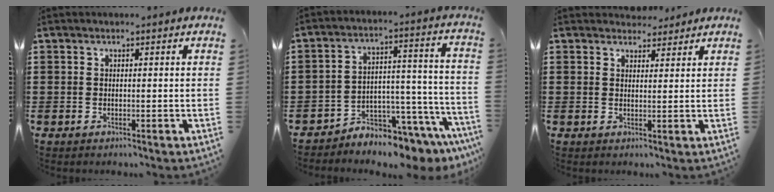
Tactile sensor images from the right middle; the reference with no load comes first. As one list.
[{"total": 5.3, "force": [-5.2, 0.9, 0.4], "torque": [-0.013, 0.002, -0.106]}, {"total": 2.8, "force": [2.6, 0.7, -0.3], "torque": [0.006, -0.008, 0.050]}]